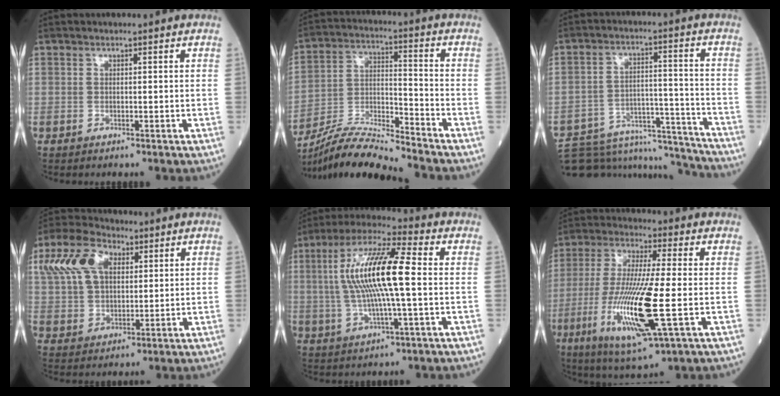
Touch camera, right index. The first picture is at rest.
{"total": 12.2, "force": [-11.6, -0.7, 3.8], "torque": [-0.076, 0.002, -0.217]}
{"total": 18.2, "force": [-17.6, 3.3, 3.6], "torque": [-0.070, 0.027, -0.253]}
{"total": 12.0, "force": [4.9, 7.1, 8.4], "torque": [-0.191, 0.033, 0.097]}
{"total": 15.0, "force": [1.0, 2.0, 14.8], "torque": [-0.297, 0.015, 0.015]}
{"total": 16.3, "force": [-4.0, 1.4, 15.7], "torque": [-0.327, -0.028, -0.070]}